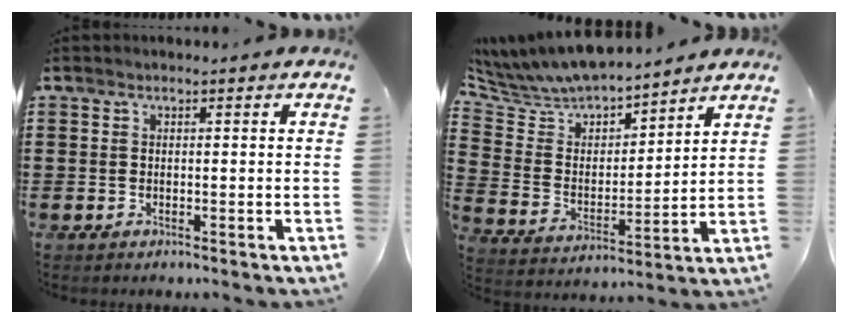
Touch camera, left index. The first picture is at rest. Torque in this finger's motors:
{"motor_torque": [0.21, 0.22, 0.61, 0.21]}